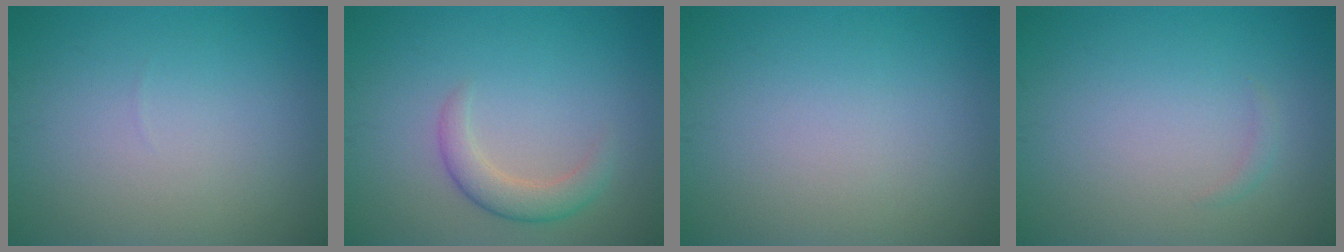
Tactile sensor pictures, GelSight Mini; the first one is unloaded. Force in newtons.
{"total": 2.7, "press": 2.7, "slide": 0.2}
{"total": 0.0}
{"total": 0.6, "press": 0.6, "slide": 0.0}